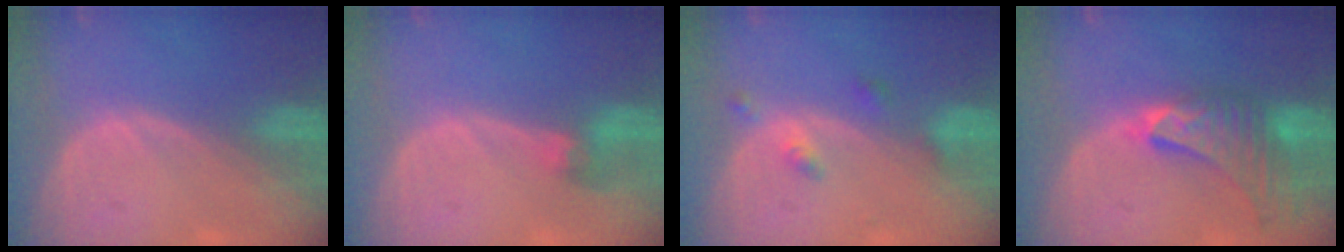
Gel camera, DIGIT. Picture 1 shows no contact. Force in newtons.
{"total": 2.9, "press": 2.6, "slide": 1.2}
{"total": 2.9, "press": 2.9, "slide": 0.2}
{"total": 9.3, "press": 8.3, "slide": 4.3}